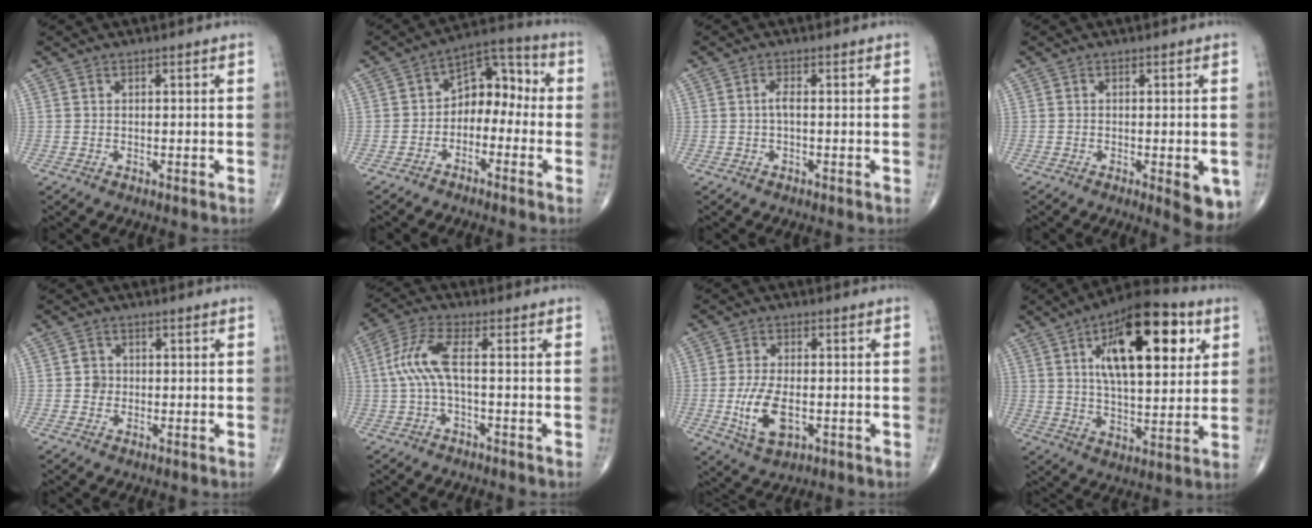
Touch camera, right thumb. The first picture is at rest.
{"total": 9.1, "force": [-1.6, 6.3, 6.3], "torque": [-0.060, 0.050, -0.044]}
{"total": 1.6, "force": [-0.2, 0.4, 1.5], "torque": [-0.030, 0.002, -0.005]}
{"total": 6.6, "force": [-2.2, 2.2, 5.9], "torque": [-0.055, -0.011, -0.025]}
{"total": 2.1, "force": [-0.1, 2.0, 0.8], "torque": [-0.001, 0.005, -0.003]}
{"total": 7.4, "force": [-0.2, 2.0, 7.1], "torque": [-0.181, 0.025, -0.006]}
{"total": 8.8, "force": [-1.9, 4.5, 7.3], "torque": [-0.142, -0.003, -0.029]}
{"total": 22.7, "force": [7.9, 9.9, 18.8], "torque": [-0.268, -0.013, 0.121]}